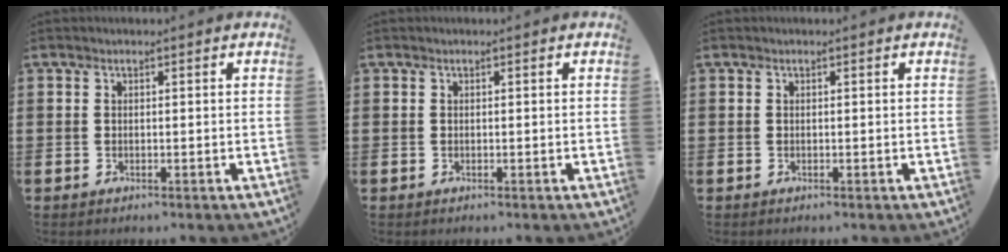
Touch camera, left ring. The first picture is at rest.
{"total": 0.0}
{"total": 0.0}